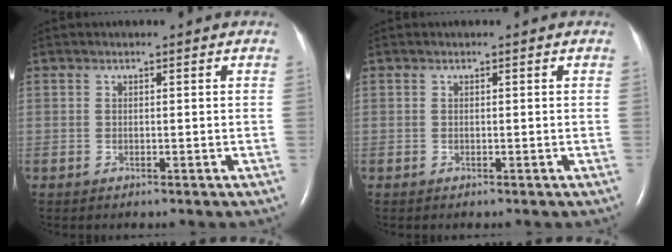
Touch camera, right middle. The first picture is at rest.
{"total": 0.0}